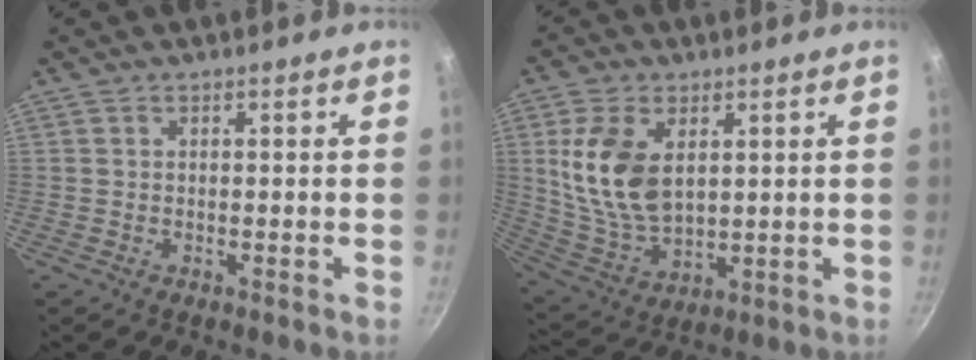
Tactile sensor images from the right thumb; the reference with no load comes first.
{"total": 13.9, "force": [3.3, 8.6, 10.4], "torque": [-0.190, -0.024, 0.078]}